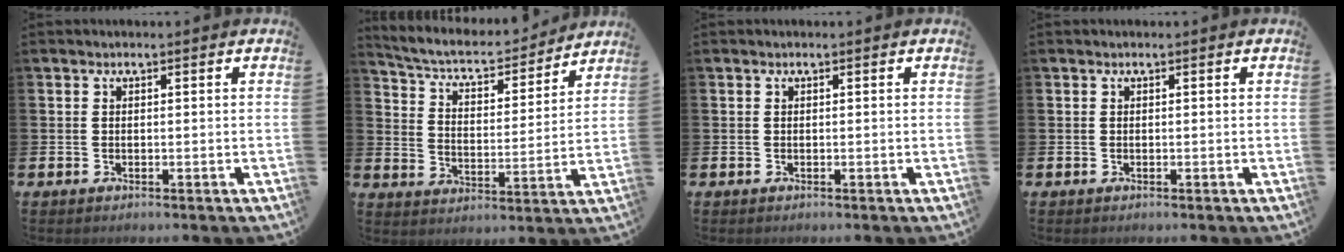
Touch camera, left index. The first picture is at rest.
{"total": 6.1, "force": [5.6, 1.5, 1.9], "torque": [-0.068, -0.045, 0.091]}
{"total": 0.0}
{"total": 0.0}